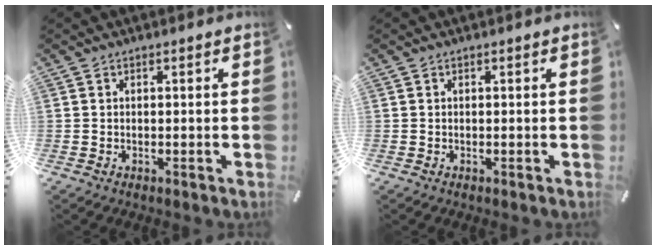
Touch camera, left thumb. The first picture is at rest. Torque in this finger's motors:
{"motor_torque": [-0.11, -0.09, 0.00, 0.05, 0.00]}